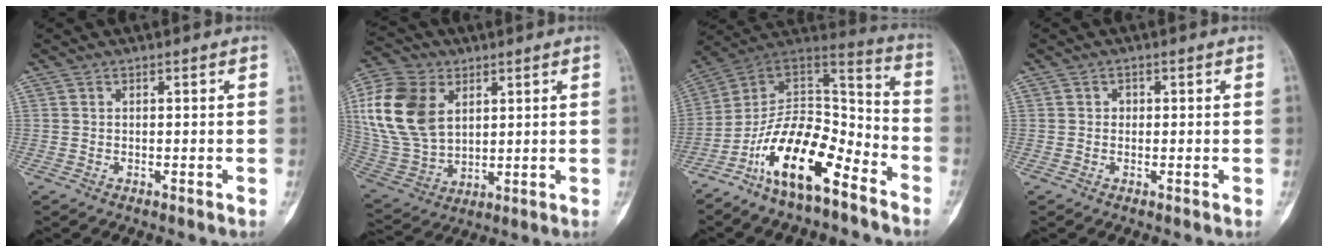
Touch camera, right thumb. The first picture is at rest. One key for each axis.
{"total": 18.1, "fx": 5.1, "fy": 12.4, "fz": 12.0, "tx": -0.240, "ty": -0.010, "tz": 0.107}
{"total": 17.8, "fx": -10.5, "fy": 7.3, "fz": 12.5, "tx": -0.196, "ty": 0.099, "tz": -0.185}
{"total": 1.0, "fx": 0.1, "fy": 0.9, "fz": 0.4, "tx": 0.000, "ty": 0.003, "tz": -0.001}